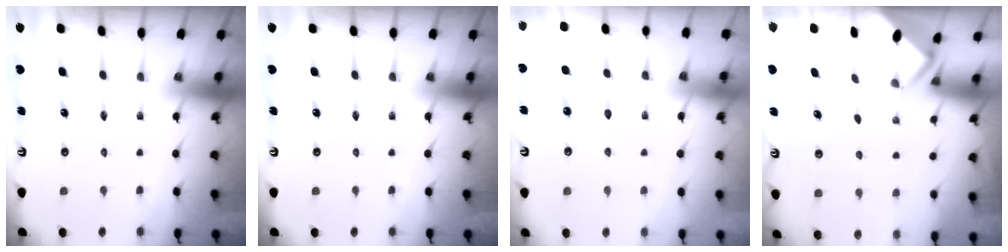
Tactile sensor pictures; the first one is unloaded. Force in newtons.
{"total": 0.0}
{"total": 4.1, "press": 4.0, "slide": 0.3}
{"total": 2.0, "press": 2.0, "slide": 0.0}